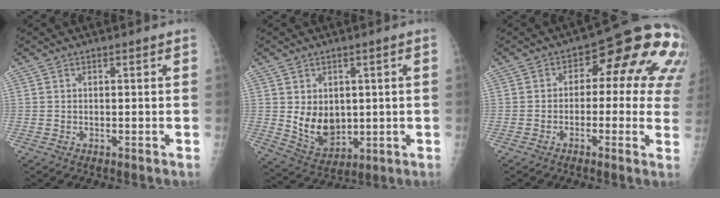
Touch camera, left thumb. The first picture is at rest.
{"total": 8.8, "force": [0.5, 6.6, 5.8], "torque": [-0.065, -0.019, 0.034]}
{"total": 16.7, "force": [3.1, 8.5, 14.0], "torque": [-0.119, 0.023, 0.022]}